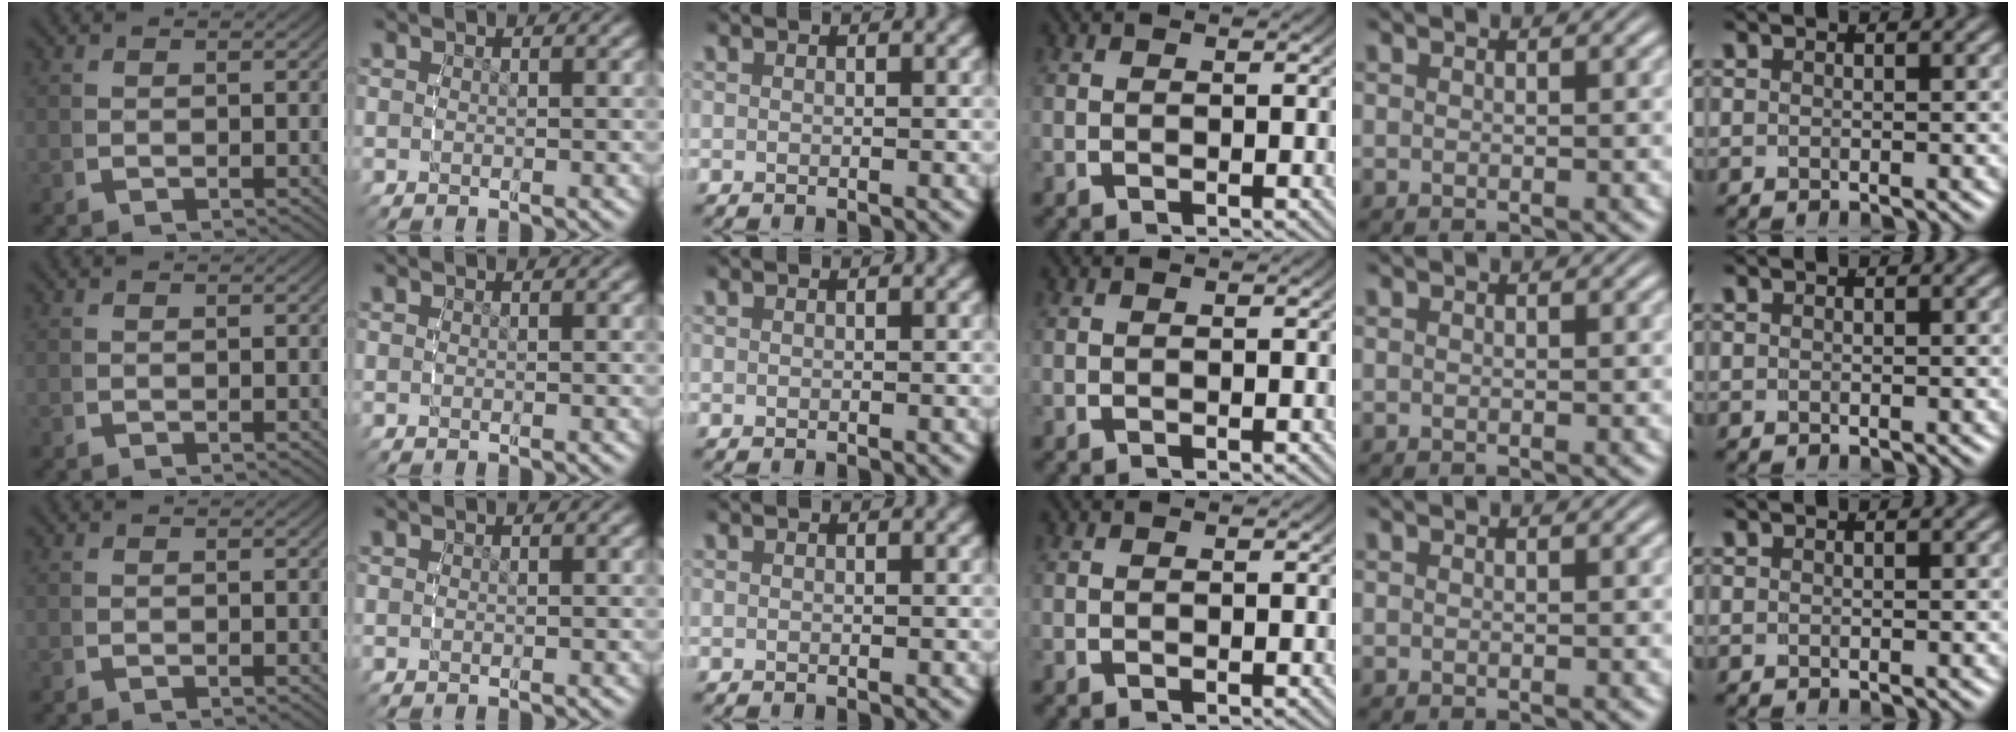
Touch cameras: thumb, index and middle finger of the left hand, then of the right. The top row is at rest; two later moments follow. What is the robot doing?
{"motion": "reach", "object": "paper towel"}